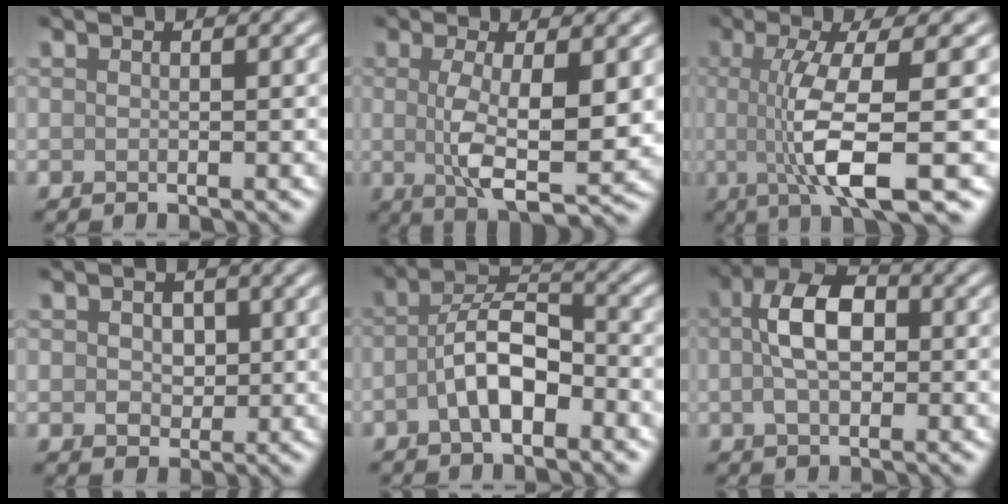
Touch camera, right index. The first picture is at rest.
{"total": 6.1, "force": [-0.1, 1.8, 5.8], "torque": [-0.108, -0.011, 0.003]}
{"total": 7.5, "force": [-0.6, 1.4, 7.3], "torque": [-0.136, -0.008, -0.006]}
{"total": 2.4, "force": [0.3, 1.9, 1.5], "torque": [-0.024, 0.001, -0.002]}
{"total": 5.3, "force": [-1.9, 2.4, 4.3], "torque": [-0.078, 0.013, -0.041]}
{"total": 5.5, "force": [0.3, 3.1, 4.5], "torque": [-0.083, 0.011, -0.003]}